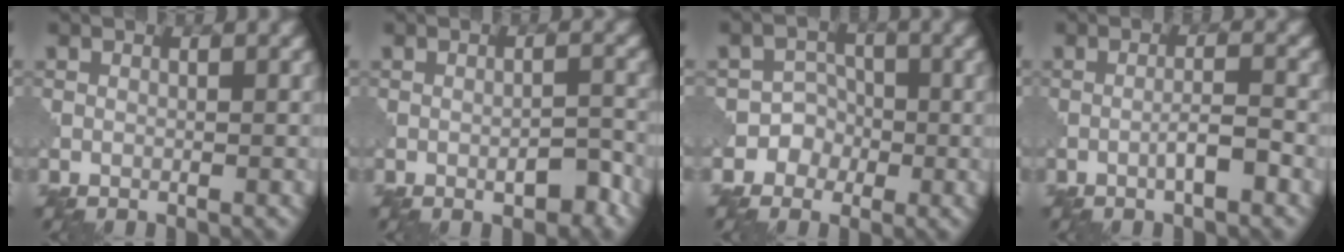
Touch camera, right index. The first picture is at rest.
{"total": 2.7, "force": [-1.4, 0.9, 2.1], "torque": [-0.028, 0.005, -0.021]}
{"total": 3.0, "force": [-1.3, 2.7, 0.3], "torque": [0.027, 0.012, -0.036]}
{"total": 2.2, "force": [-1.0, 0.2, 2.0], "torque": [-0.033, 0.009, -0.020]}